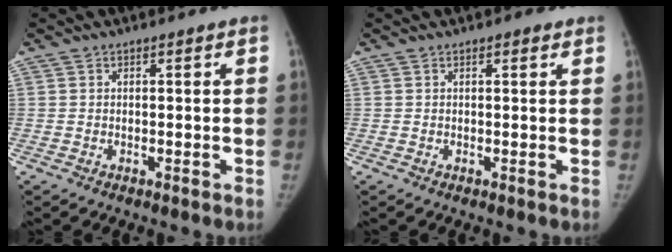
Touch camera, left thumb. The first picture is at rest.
{"total": 1.3, "force": [0.7, 0.7, 0.8], "torque": [-0.003, 0.000, 0.004]}